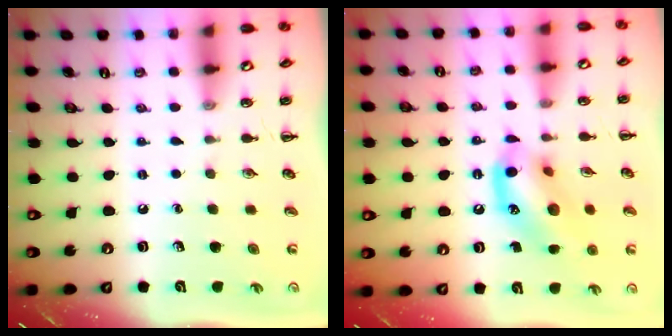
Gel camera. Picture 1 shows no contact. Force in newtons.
{"total": 13.6, "press": 13.5, "slide": 1.7}